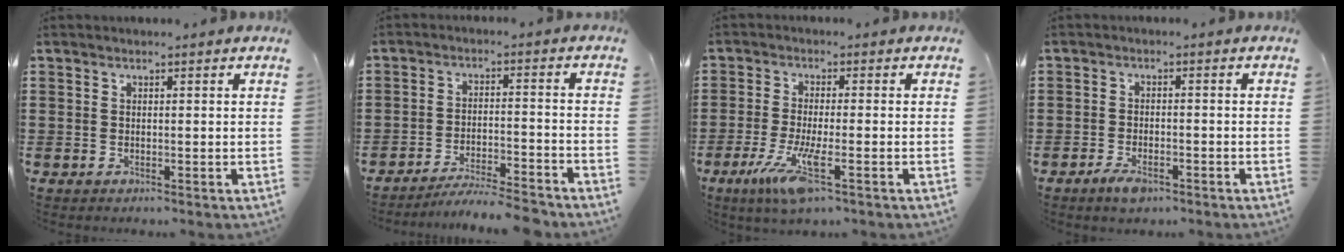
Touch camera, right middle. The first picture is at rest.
{"total": 5.5, "force": [-5.2, 0.1, 1.7], "torque": [-0.036, -0.007, -0.103]}
{"total": 7.5, "force": [-3.2, 1.3, 6.7], "torque": [-0.147, -0.021, -0.057]}
{"total": 2.7, "force": [-1.8, 1.1, 1.7], "torque": [-0.043, -0.004, -0.037]}